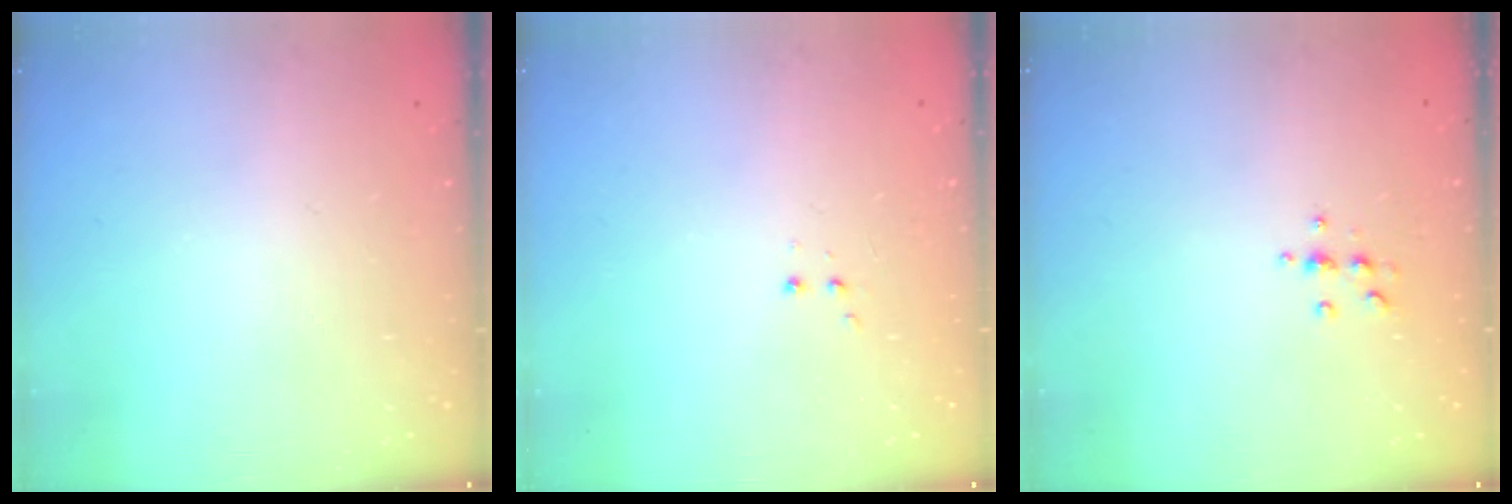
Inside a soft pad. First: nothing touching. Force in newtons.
{"total": 2.8, "press": 2.8, "slide": 0.6}
{"total": 5.4, "press": 5.1, "slide": 1.7}